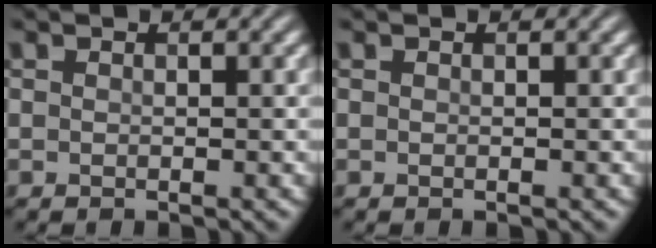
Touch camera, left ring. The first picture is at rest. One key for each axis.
{"total": 0.0}